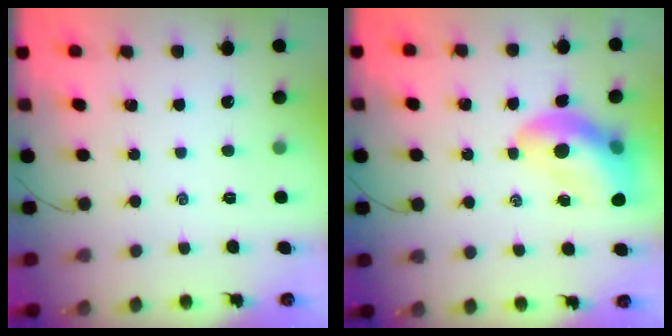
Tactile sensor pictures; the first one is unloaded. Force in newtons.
{"total": 13.7, "press": 13.2, "slide": 3.8}